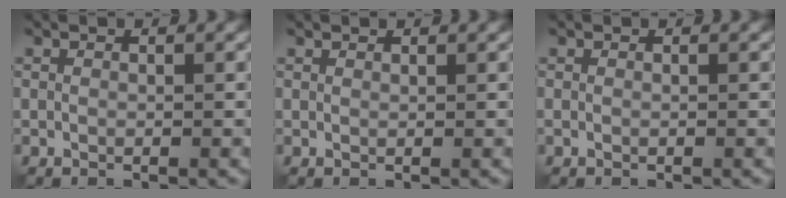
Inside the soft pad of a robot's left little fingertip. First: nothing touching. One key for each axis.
{"total": 0.6, "fx": 0.6, "fy": 0.0, "fz": 0.1, "tx": -0.002, "ty": -0.002, "tz": 0.009}
{"total": 0.0}